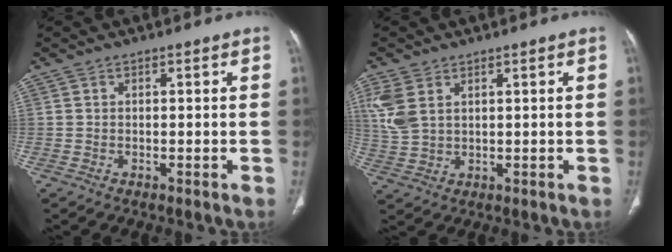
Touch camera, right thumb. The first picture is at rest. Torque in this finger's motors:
{"motor_torque": [-0.03, -0.11, 0.84, 0.78, 0.06]}